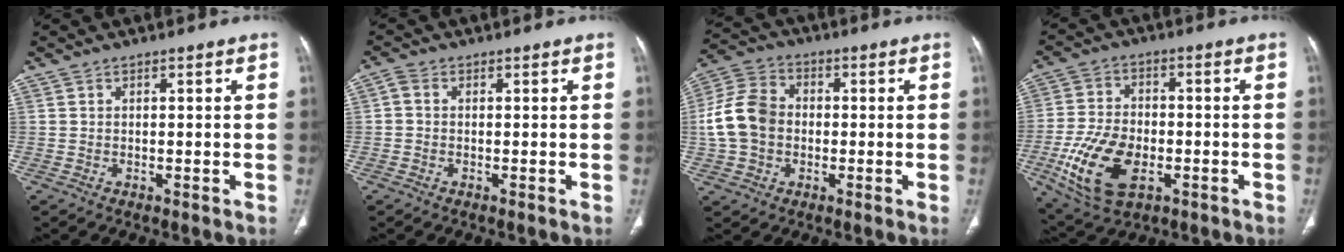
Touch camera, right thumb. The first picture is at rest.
{"total": 1.4, "force": [0.4, 1.3, 0.0], "torque": [-0.003, 0.002, -0.001]}
{"total": 10.7, "force": [0.0, 8.9, 5.8], "torque": [-0.114, 0.030, -0.010]}
{"total": 14.1, "force": [-4.2, 8.9, 10.1], "torque": [-0.198, 0.007, -0.072]}